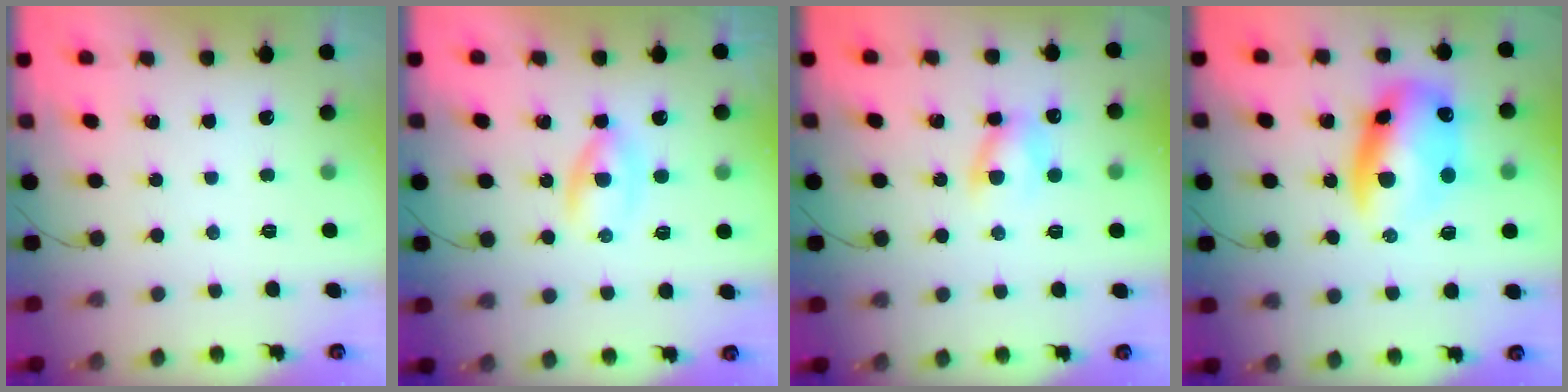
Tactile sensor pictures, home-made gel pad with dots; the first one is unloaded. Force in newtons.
{"total": 3.0, "press": 2.8, "slide": 1.2}
{"total": 6.5, "press": 6.3, "slide": 1.3}
{"total": 13.6, "press": 13.4, "slide": 2.8}